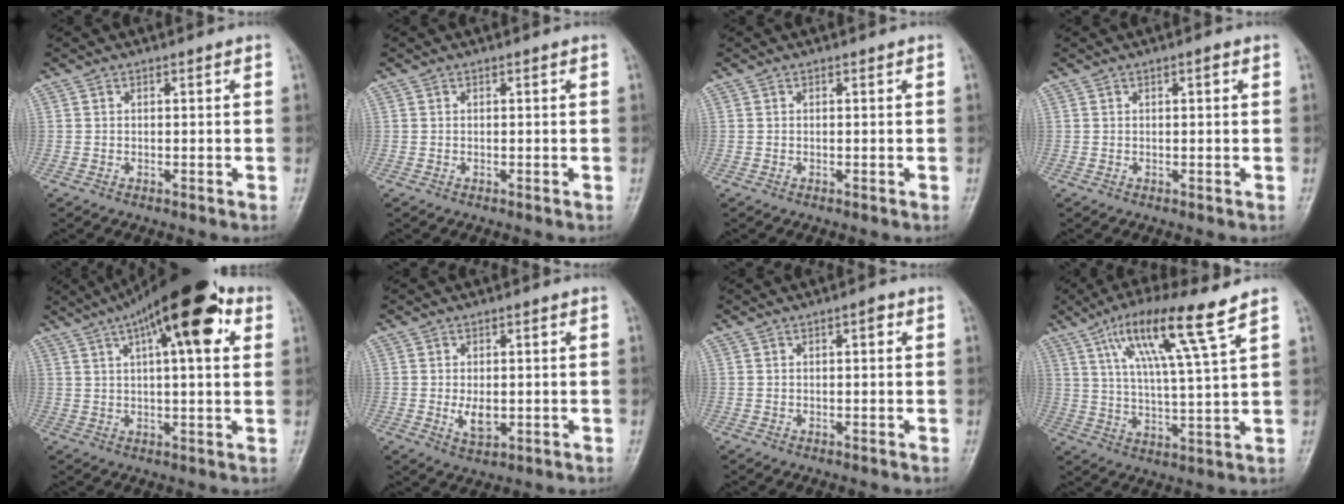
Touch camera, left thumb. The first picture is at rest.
{"total": 0.0}
{"total": 0.0}
{"total": 1.1, "force": [0.4, 0.3, 1.0], "torque": [-0.015, 0.003, 0.004]}
{"total": 18.5, "force": [8.1, 6.0, 15.5], "torque": [-0.224, 0.014, 0.119]}
{"total": 4.3, "force": [-0.3, 2.4, 3.5], "torque": [-0.053, -0.007, 0.000]}
{"total": 1.7, "force": [0.6, 0.6, 1.5], "torque": [-0.020, 0.003, 0.006]}
{"total": 13.9, "force": [7.8, 0.8, 11.4], "torque": [-0.210, -0.025, 0.141]}